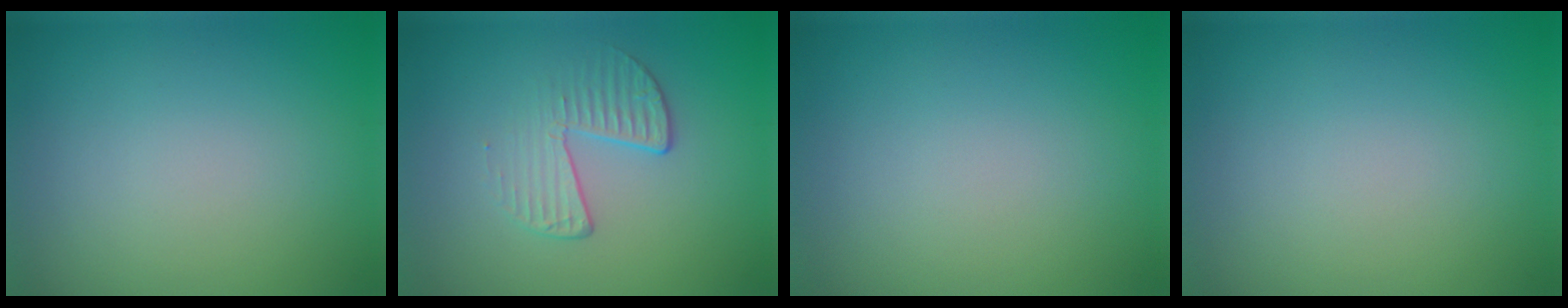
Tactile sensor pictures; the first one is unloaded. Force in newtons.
{"total": 2.2, "press": 1.3, "slide": 1.8}
{"total": 0.0}
{"total": 0.0}